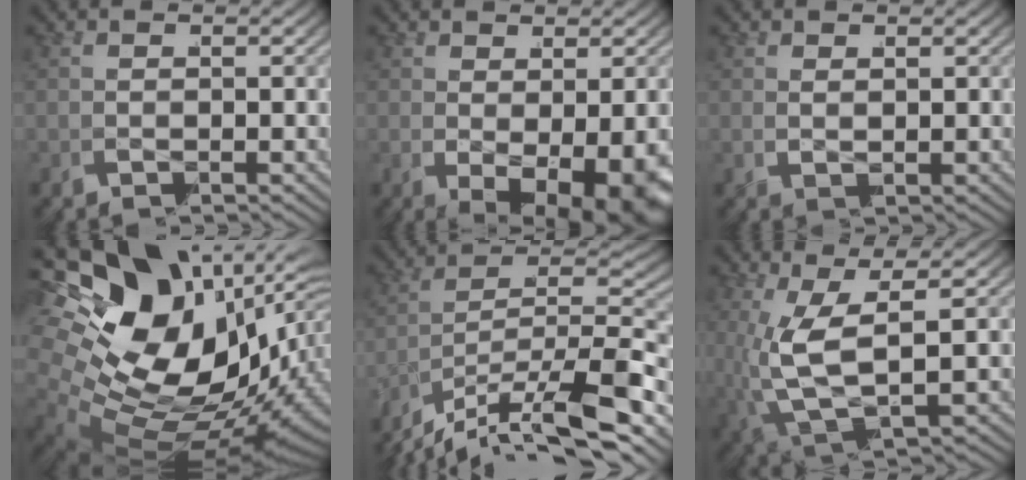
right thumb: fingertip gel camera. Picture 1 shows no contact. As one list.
[{"total": 8.4, "force": [-2.5, 4.7, 6.5], "torque": [-0.094, -0.023, -0.031]}, {"total": 0.9, "force": [0.8, -0.3, -0.3], "torque": [0.017, 0.006, 0.015]}, {"total": 21.0, "force": [0.8, 14.2, 15.5], "torque": [-0.275, -0.021, 0.022]}, {"total": 9.8, "force": [-5.1, 5.6, 6.3], "torque": [-0.114, -0.012, -0.082]}, {"total": 7.9, "force": [-0.7, 5.0, 6.1], "torque": [-0.163, -0.031, 0.006]}]